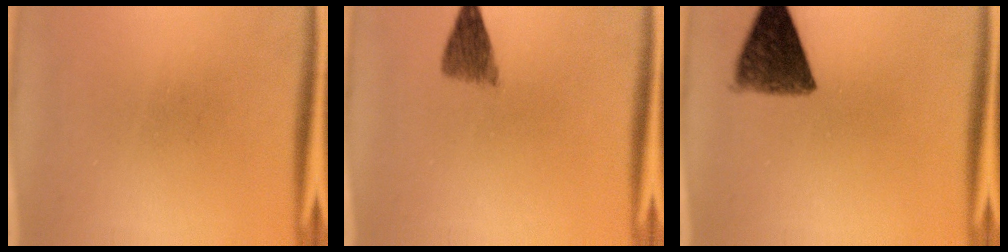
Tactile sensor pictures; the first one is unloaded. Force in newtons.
{"total": 4.0}
{"total": 9.3}